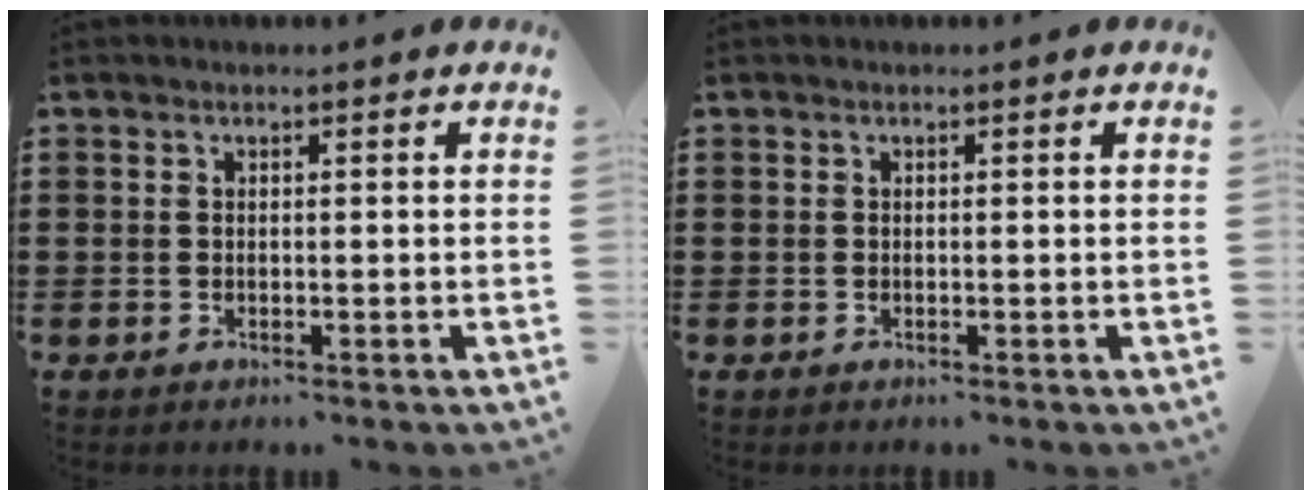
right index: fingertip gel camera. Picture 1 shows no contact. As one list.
[{"total": 0.0}]